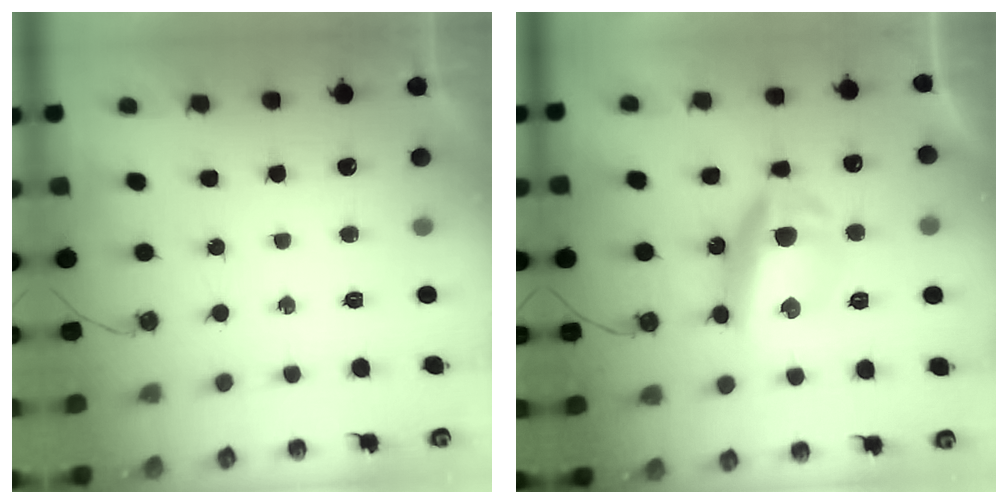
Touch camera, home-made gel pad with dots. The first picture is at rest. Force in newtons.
{"total": 15.3, "press": 15.2, "slide": 0.5}